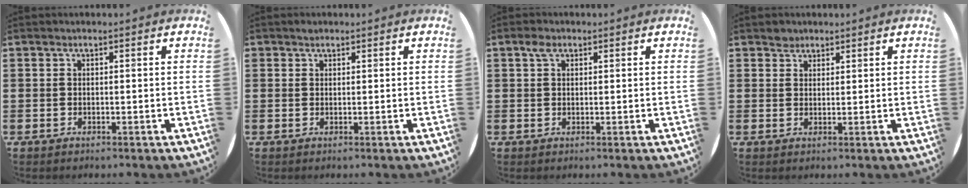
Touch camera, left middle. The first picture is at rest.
{"total": 0.8, "force": [0.7, 0.4, 0.0], "torque": [0.001, 0.003, 0.013]}
{"total": 1.8, "force": [1.0, 1.1, 0.9], "torque": [-0.011, 0.002, 0.018]}
{"total": 1.7, "force": [1.5, 0.8, -0.1], "torque": [0.009, -0.002, 0.027]}